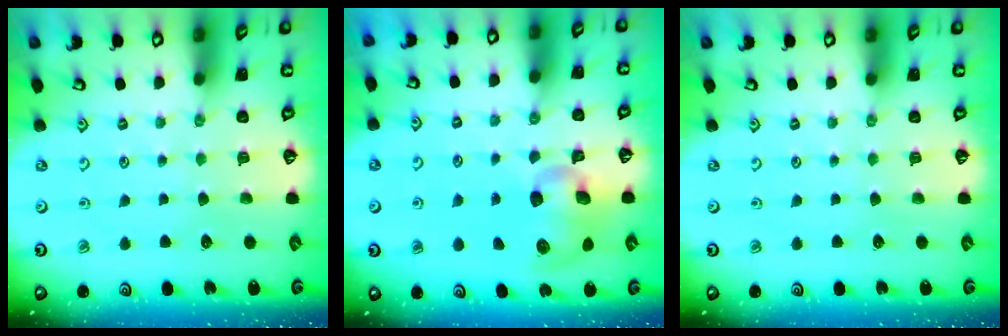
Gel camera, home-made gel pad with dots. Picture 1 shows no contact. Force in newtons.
{"total": 10.6, "press": 10.5, "slide": 1.7}
{"total": 0.0}